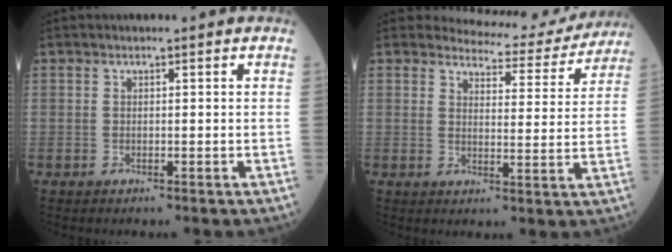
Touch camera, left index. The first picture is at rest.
{"total": 10.3, "force": [10.0, 2.2, 0.1], "torque": [0.010, -0.021, 0.107]}